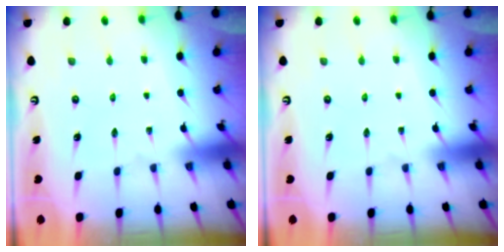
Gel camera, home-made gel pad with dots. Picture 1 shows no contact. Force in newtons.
{"total": 0.0}